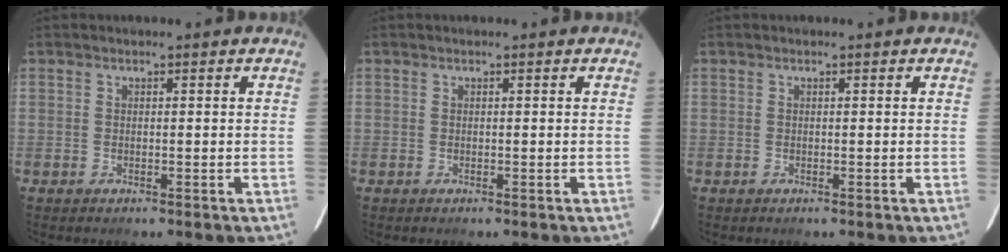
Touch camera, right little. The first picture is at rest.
{"total": 0.0}
{"total": 0.0}